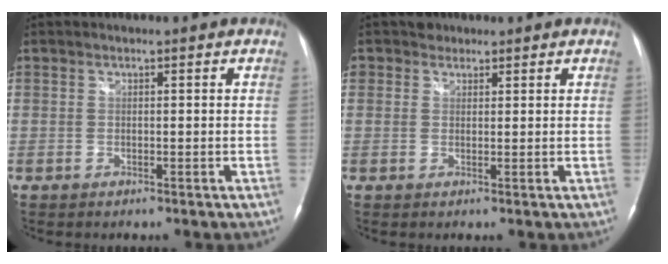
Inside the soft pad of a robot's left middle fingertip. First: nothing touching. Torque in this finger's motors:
{"motor_torque": [0.13, -0.03, -0.01, 0.00]}